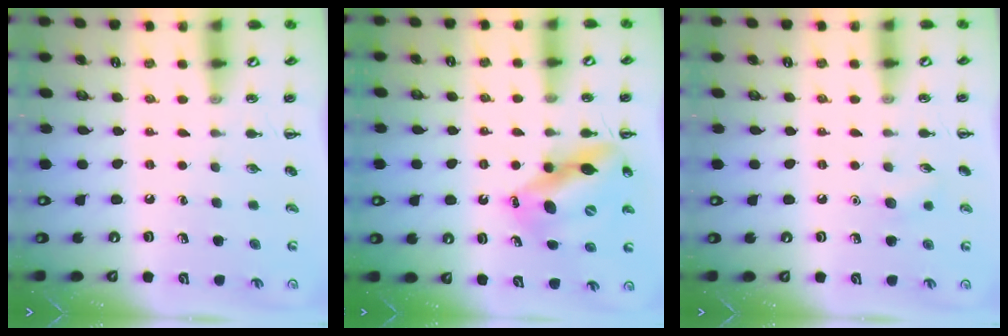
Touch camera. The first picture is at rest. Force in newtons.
{"total": 14.1, "press": 13.4, "slide": 4.4}
{"total": 5.9, "press": 5.7, "slide": 1.4}